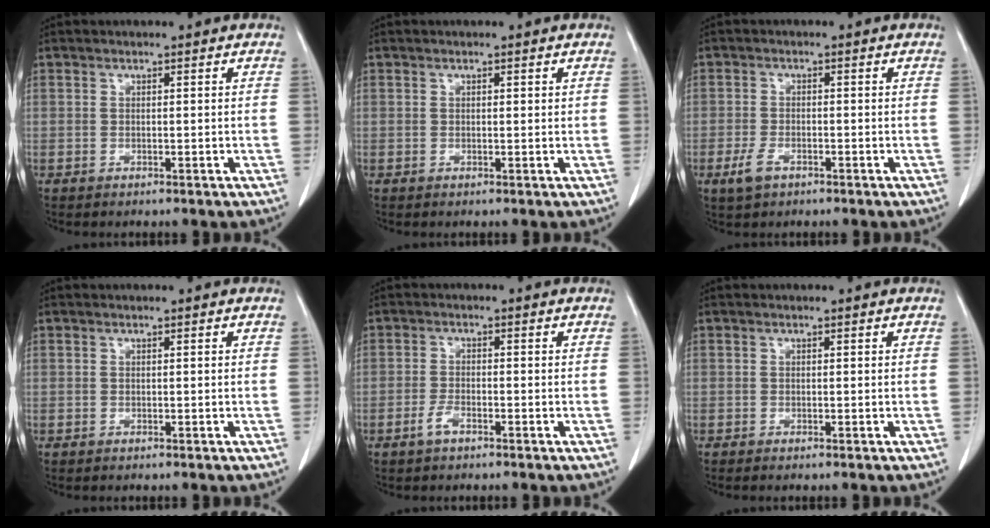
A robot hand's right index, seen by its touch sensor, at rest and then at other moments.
{"total": 0.6, "force": [0.3, 0.2, 0.5], "torque": [-0.009, 0.000, 0.003]}
{"total": 3.2, "force": [-1.7, 1.6, 2.1], "torque": [-0.049, -0.002, -0.029]}
{"total": 0.0}
{"total": 2.4, "force": [-1.5, 0.7, 1.7], "torque": [-0.036, 0.001, -0.031]}
{"total": 0.0}